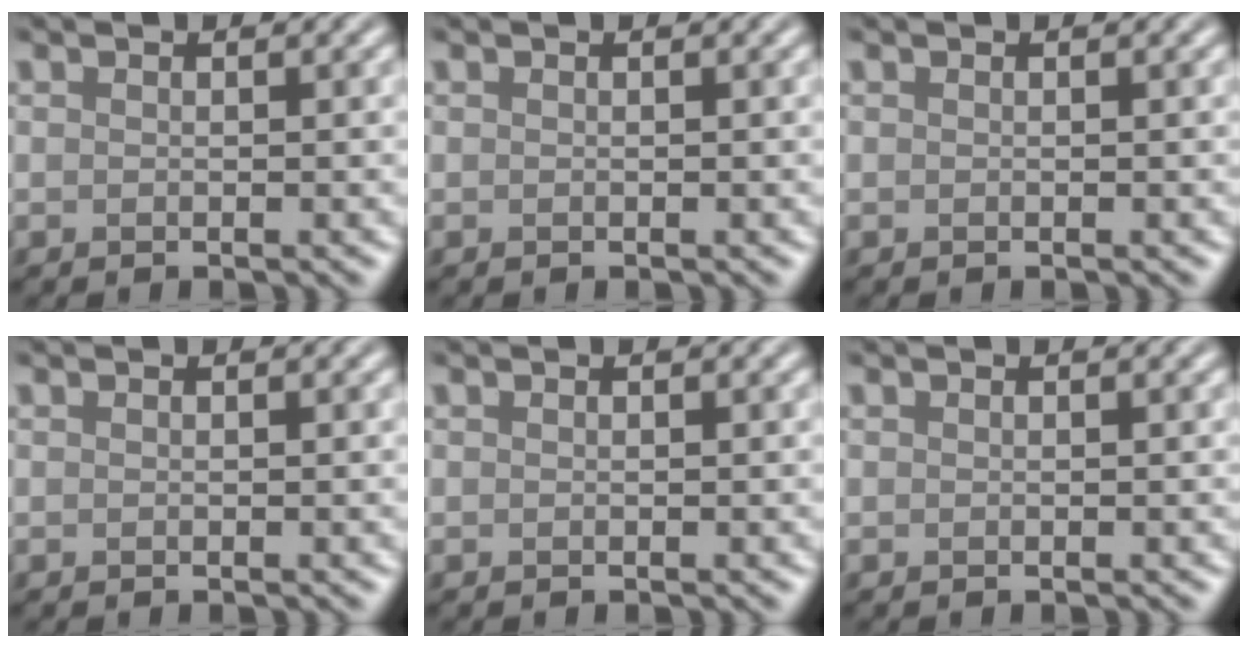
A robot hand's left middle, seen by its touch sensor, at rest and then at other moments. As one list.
[{"total": 0.0}, {"total": 0.0}, {"total": 0.0}, {"total": 0.0}, {"total": 0.0}]